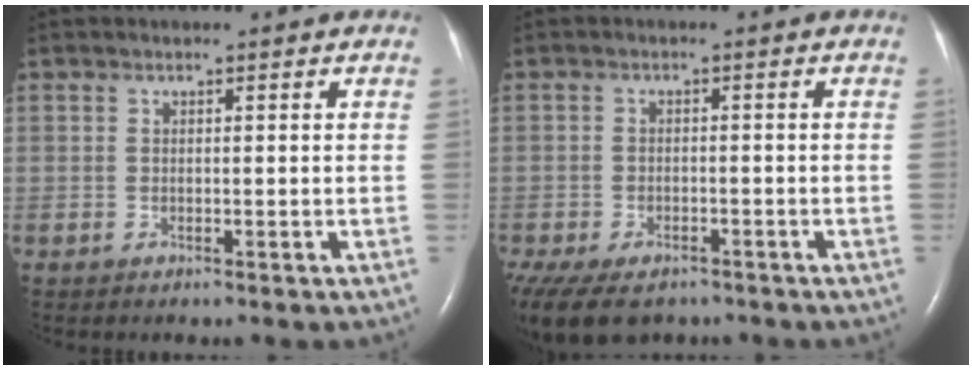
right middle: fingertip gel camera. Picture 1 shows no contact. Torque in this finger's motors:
{"motor_torque": [1.10, -1.04, 0.19, 0.05]}